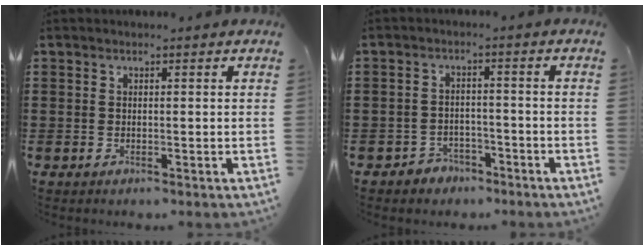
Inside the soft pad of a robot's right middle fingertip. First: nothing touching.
{"total": 2.7, "force": [-2.5, 1.0, 0.0], "torque": [-0.010, 0.000, -0.053]}